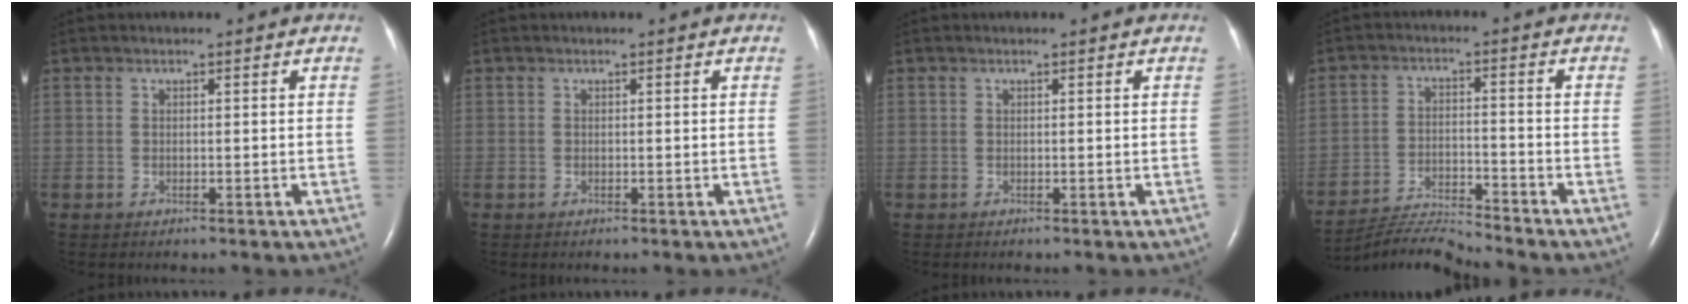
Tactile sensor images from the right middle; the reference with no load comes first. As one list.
[{"total": 0.0}, {"total": 0.0}, {"total": 7.6, "force": [-7.4, -1.9, 0.3], "torque": [-0.009, -0.005, -0.136]}]